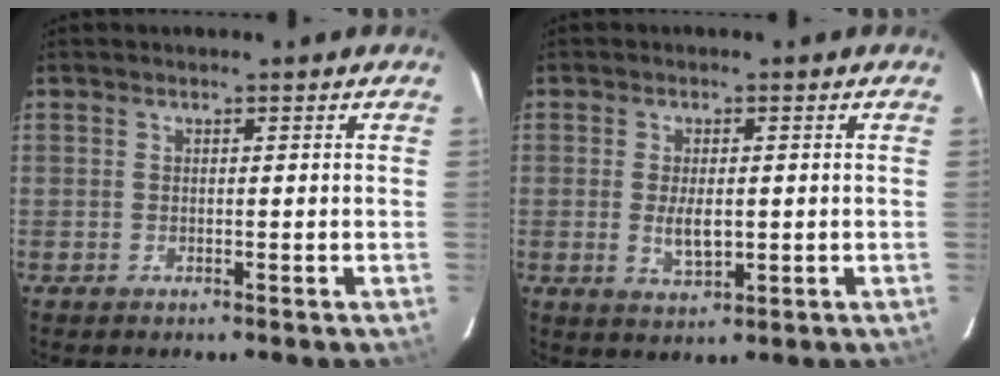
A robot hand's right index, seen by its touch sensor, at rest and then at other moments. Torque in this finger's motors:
{"motor_torque": [0.08, 0.00, 0.21, 0.03]}